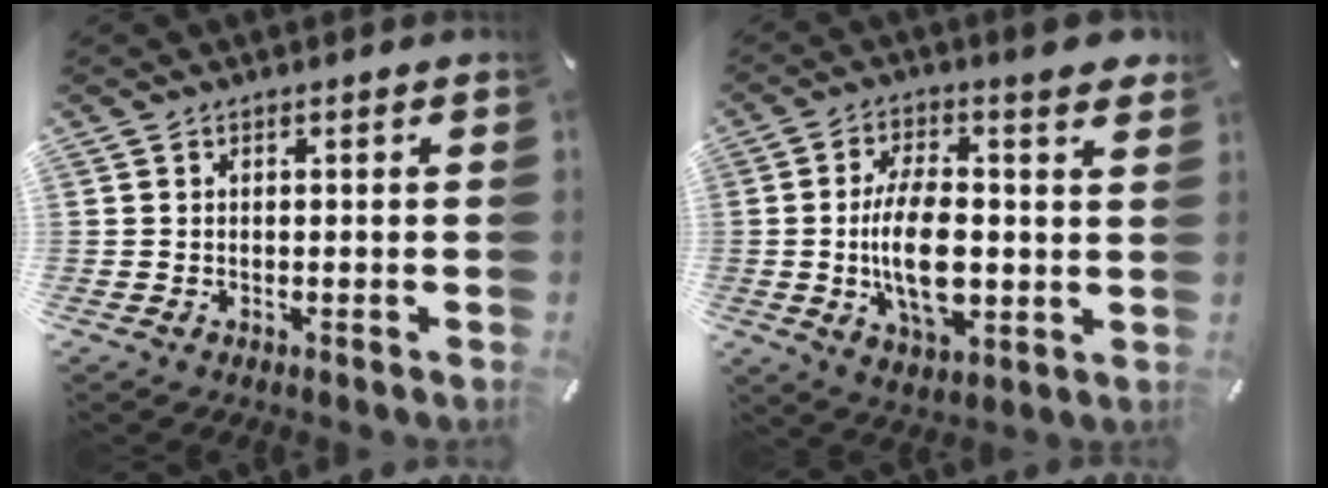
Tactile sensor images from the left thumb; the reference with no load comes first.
{"total": 15.8, "force": [1.0, 7.4, 13.9], "torque": [-0.242, -0.017, 0.012]}